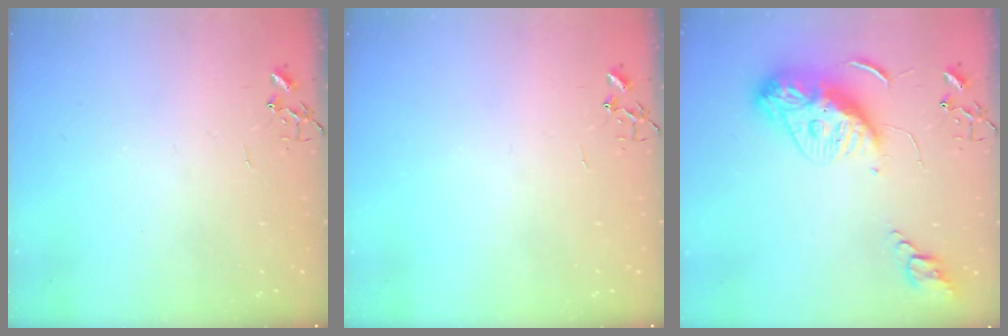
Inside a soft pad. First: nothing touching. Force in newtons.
{"total": 0.0}
{"total": 12.9, "press": 12.9, "slide": 1.2}